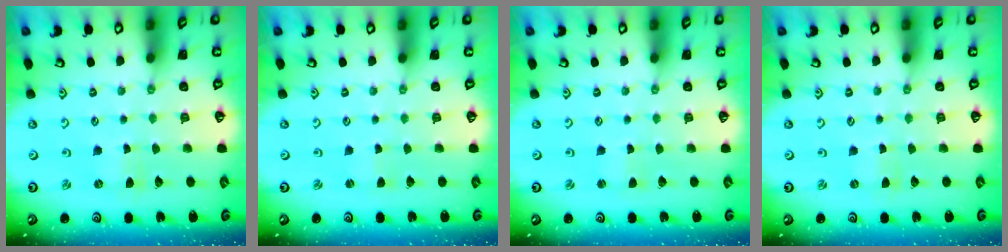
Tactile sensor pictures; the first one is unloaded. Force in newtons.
{"total": 0.8, "press": 0.8, "slide": 0.2}
{"total": 1.0, "press": 1.0, "slide": 0.2}
{"total": 0.0}